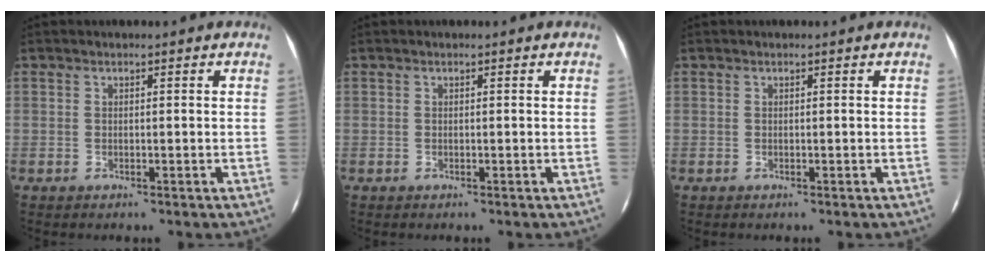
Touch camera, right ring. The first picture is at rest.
{"total": 0.0}
{"total": 0.0}